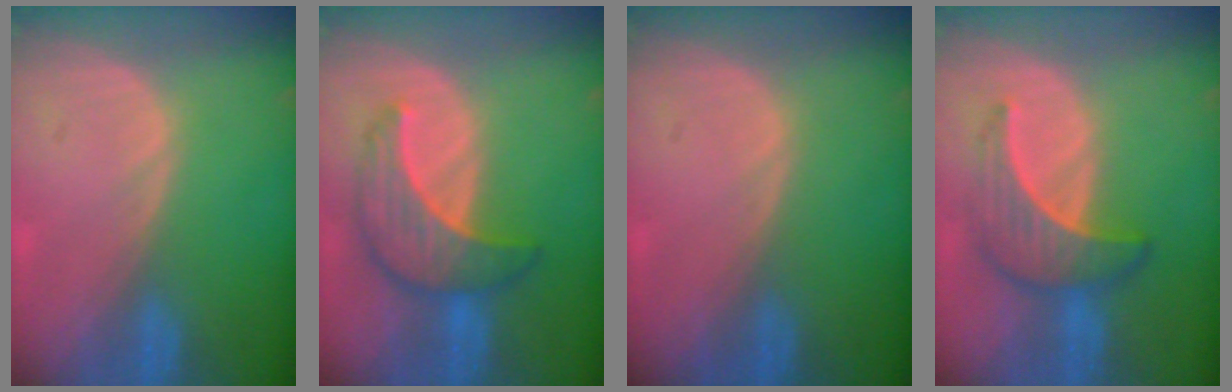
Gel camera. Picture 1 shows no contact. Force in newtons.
{"total": 7.4, "press": 7.4, "slide": 0.2}
{"total": 0.0}
{"total": 6.5, "press": 6.4, "slide": 1.2}